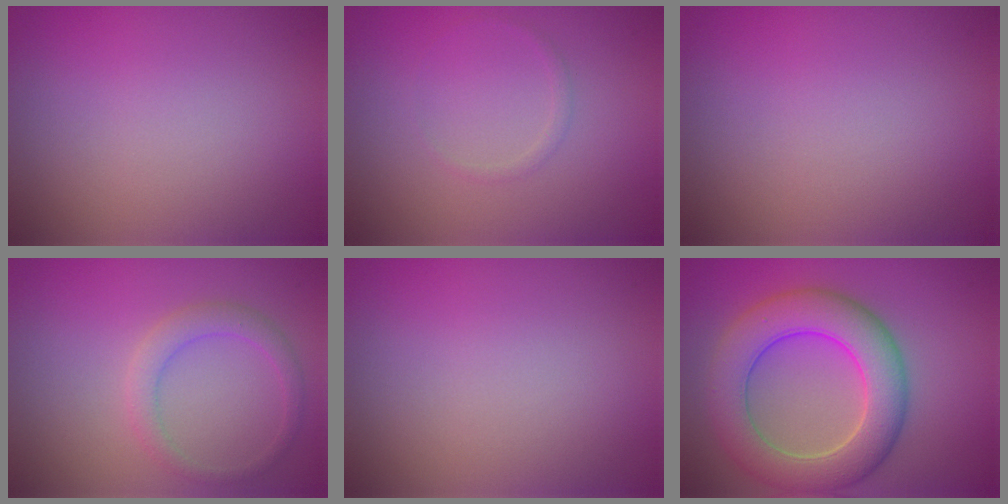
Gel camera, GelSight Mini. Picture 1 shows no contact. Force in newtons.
{"total": 0.6, "press": 0.6, "slide": 0.1}
{"total": 0.0}
{"total": 2.2, "press": 2.2, "slide": 0.2}
{"total": 0.0}
{"total": 7.8, "press": 7.7, "slide": 0.4}